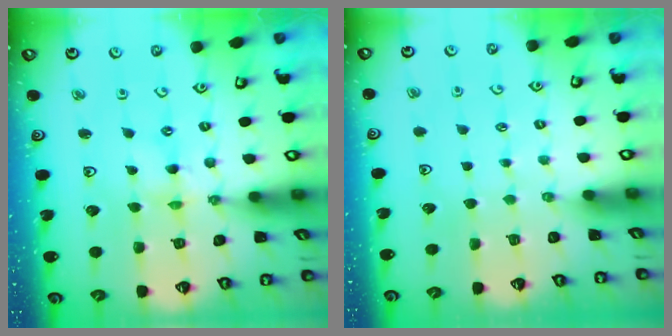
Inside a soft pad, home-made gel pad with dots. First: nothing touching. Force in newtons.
{"total": 0.6, "press": 0.6, "slide": 0.1}